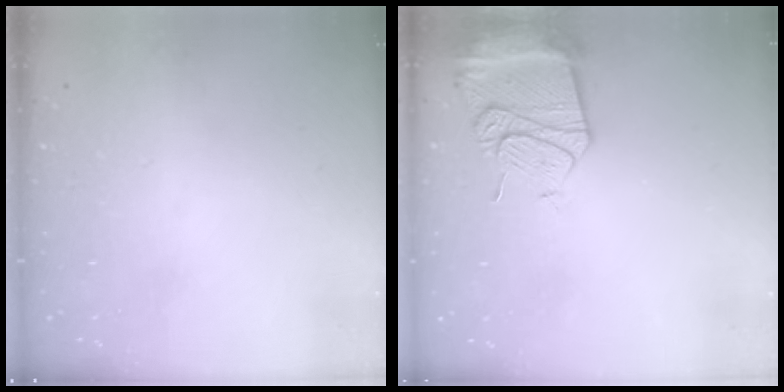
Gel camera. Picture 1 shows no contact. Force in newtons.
{"total": 14.5, "press": 14.4, "slide": 1.7}